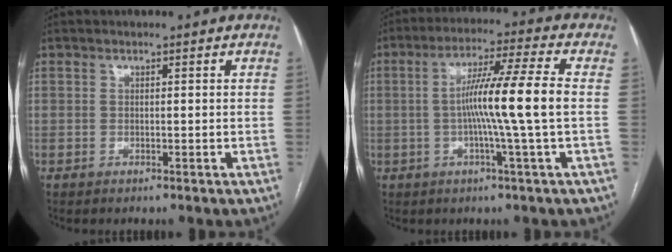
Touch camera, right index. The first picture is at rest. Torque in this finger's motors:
{"motor_torque": [1.57, -0.28, 0.87, 0.21]}